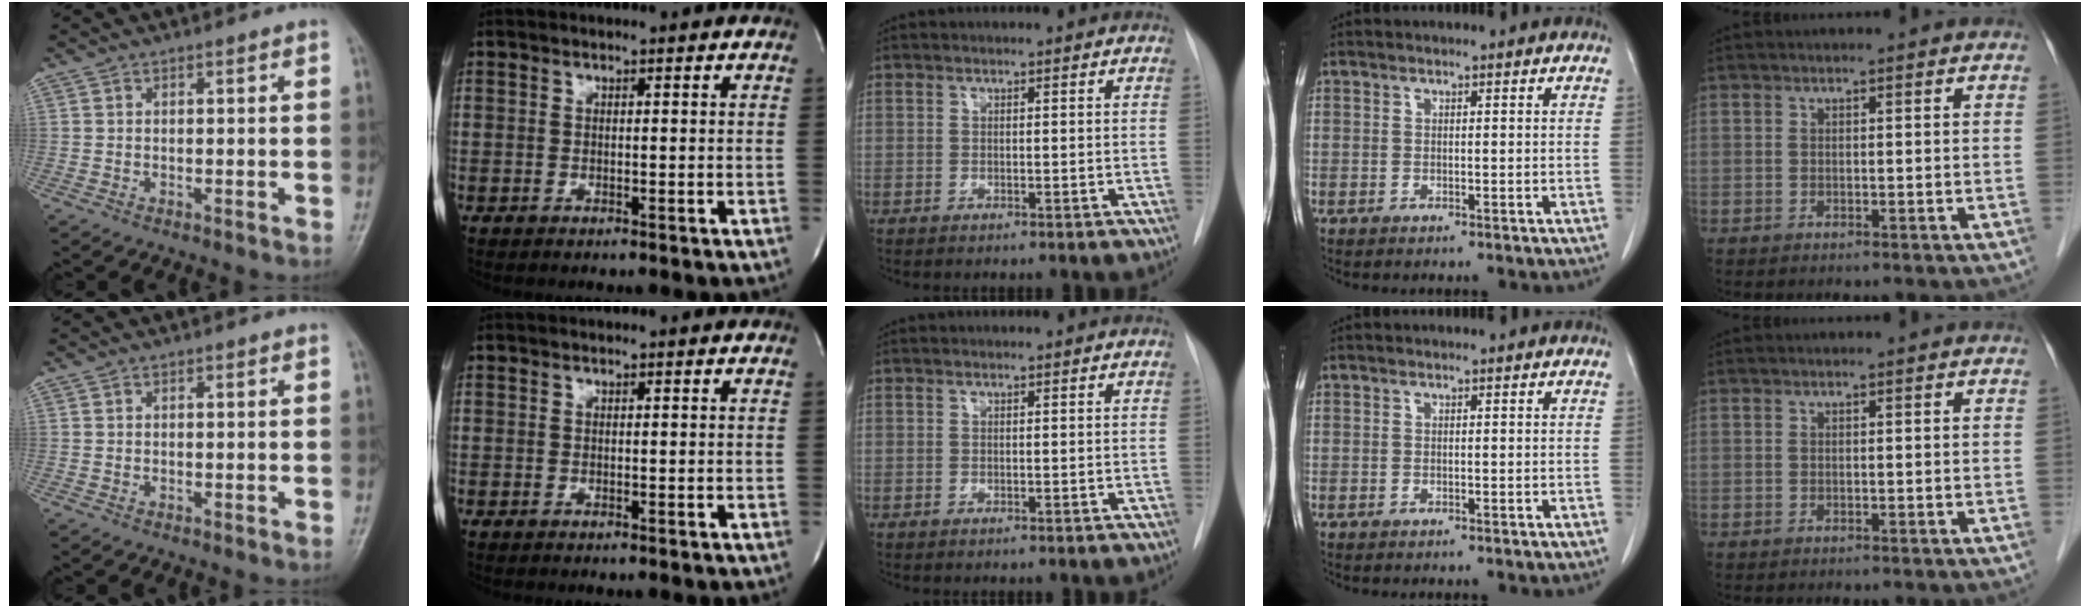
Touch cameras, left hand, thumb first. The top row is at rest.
{}